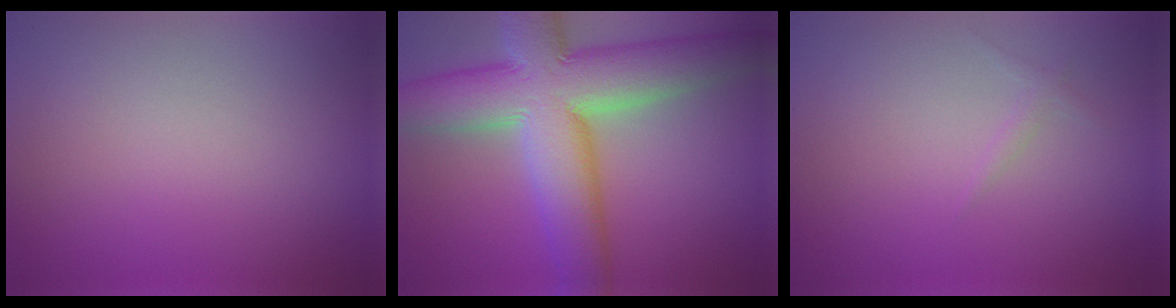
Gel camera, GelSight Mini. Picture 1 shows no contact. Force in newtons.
{"total": 13.4, "press": 13.4, "slide": 1.0}
{"total": 0.6, "press": 0.6, "slide": 0.1}